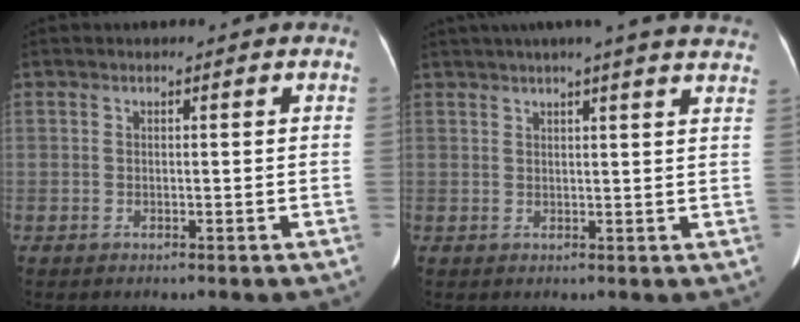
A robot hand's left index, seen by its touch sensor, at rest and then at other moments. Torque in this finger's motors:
{"motor_torque": [0.73, -0.87, 0.10, 0.05]}